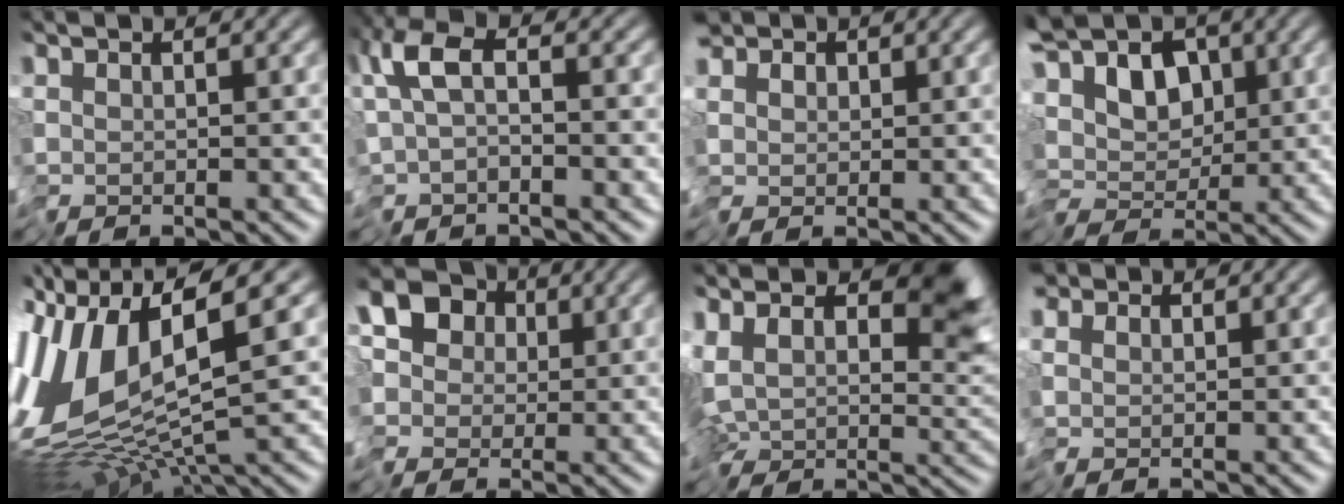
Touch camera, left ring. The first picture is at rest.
{"total": 3.4, "force": [-1.2, 1.6, 2.8], "torque": [-0.062, -0.004, -0.032]}
{"total": 2.3, "force": [0.2, 1.8, 1.4], "torque": [-0.040, 0.002, -0.001]}
{"total": 8.3, "force": [0.9, 5.5, 6.1], "torque": [-0.080, 0.012, 0.021]}
{"total": 11.3, "force": [0.0, 3.8, 10.6], "torque": [-0.228, -0.009, 0.013]}
{"total": 12.4, "force": [1.7, 10.4, 6.5], "torque": [-0.143, 0.025, -0.005]}
{"total": 9.3, "force": [3.3, 5.6, 6.7], "torque": [-0.141, -0.004, 0.060]}
{"total": 1.8, "force": [0.7, 1.3, 0.9], "torque": [-0.031, 0.005, 0.009]}